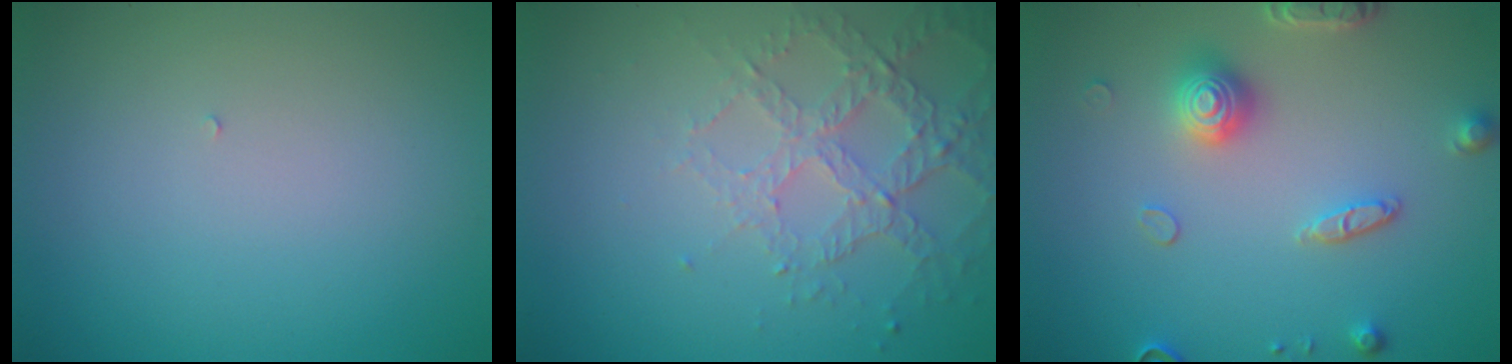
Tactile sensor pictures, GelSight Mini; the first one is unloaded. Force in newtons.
{"total": 4.2, "press": 3.2, "slide": 2.8}
{"total": 3.7, "press": 3.3, "slide": 1.6}